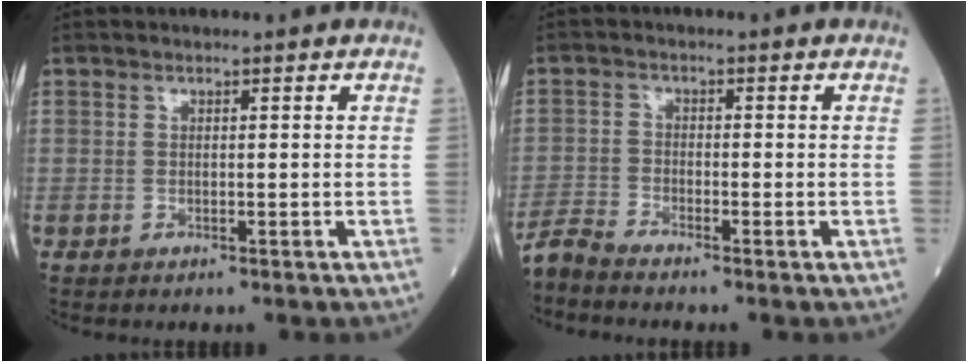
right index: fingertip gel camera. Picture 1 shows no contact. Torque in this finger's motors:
{"motor_torque": [-0.23, -0.55, 0.13, 0.03]}